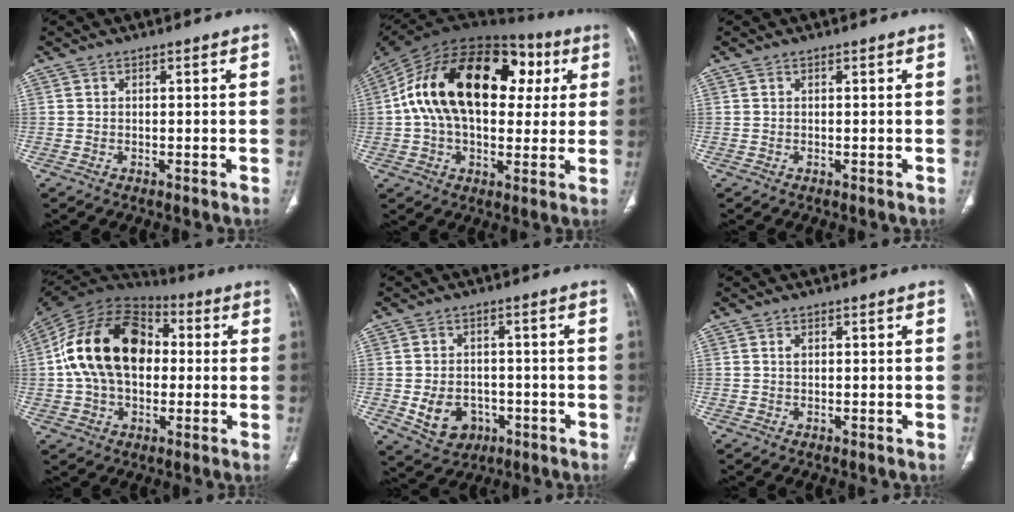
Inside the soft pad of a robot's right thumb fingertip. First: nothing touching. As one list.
[{"total": 28.4, "force": [6.2, 17.0, 21.9], "torque": [-0.368, 0.051, 0.096]}, {"total": 0.0}, {"total": 21.8, "force": [1.7, 14.5, 16.2], "torque": [-0.287, 0.028, 0.024]}, {"total": 8.2, "force": [-2.3, 6.6, 4.4], "torque": [-0.056, 0.018, -0.021]}, {"total": 1.0, "force": [0.2, 0.7, 0.6], "torque": [-0.010, 0.001, 0.005]}]